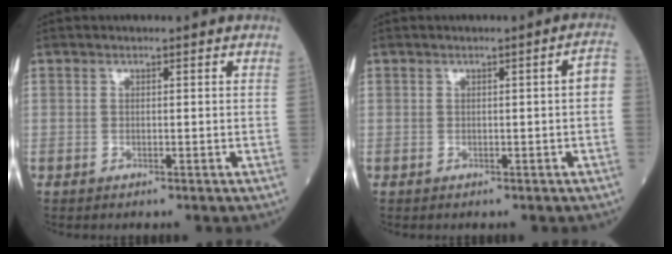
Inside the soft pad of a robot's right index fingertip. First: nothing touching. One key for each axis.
{"total": 2.2, "fx": -0.3, "fy": 0.1, "fz": 2.2, "tx": -0.022, "ty": 0.003, "tz": -0.003}